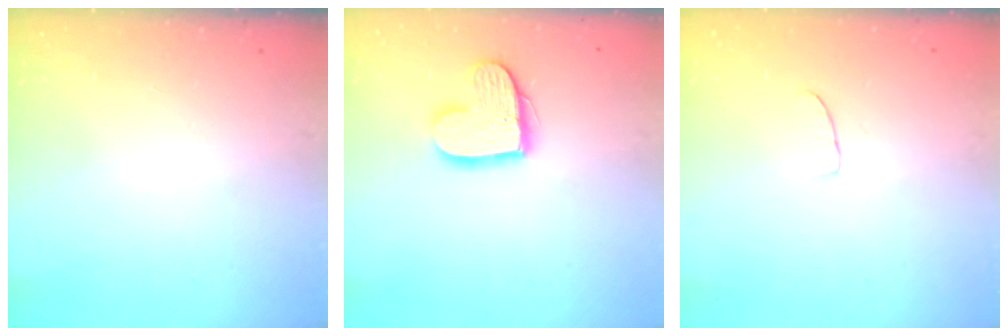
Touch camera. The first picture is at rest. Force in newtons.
{"total": 13.4, "press": 13.3, "slide": 1.2}
{"total": 2.6, "press": 2.6, "slide": 0.2}